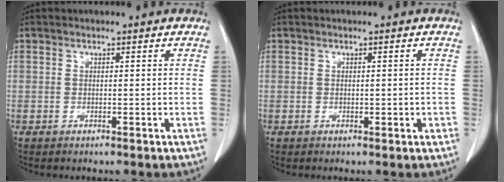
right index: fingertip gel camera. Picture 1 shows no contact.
{"total": 1.1, "force": [-0.2, 0.7, 0.9], "torque": [-0.011, 0.004, 0.001]}